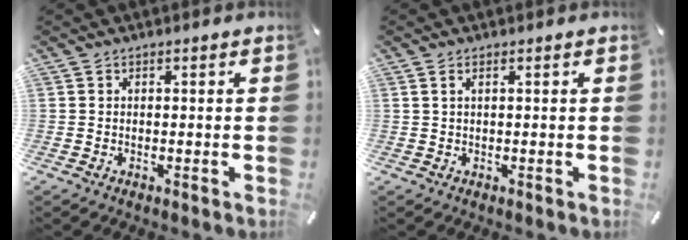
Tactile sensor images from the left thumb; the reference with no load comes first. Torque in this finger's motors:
{"motor_torque": [-0.17, -0.46, -0.24, -0.11, -0.05]}